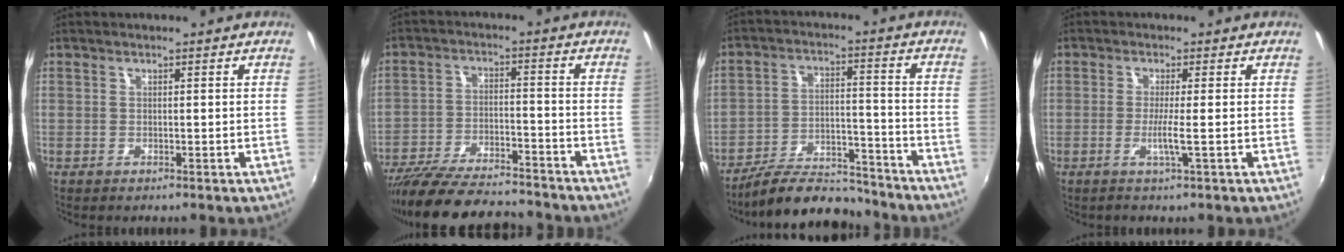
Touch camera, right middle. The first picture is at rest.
{"total": 18.1, "force": [-15.9, 3.6, 7.8], "torque": [-0.164, -0.031, -0.254]}
{"total": 14.5, "force": [-13.1, 3.6, 5.0], "torque": [-0.111, 0.003, -0.202]}
{"total": 2.6, "force": [-0.8, -0.8, 2.4], "torque": [-0.046, -0.009, -0.018]}